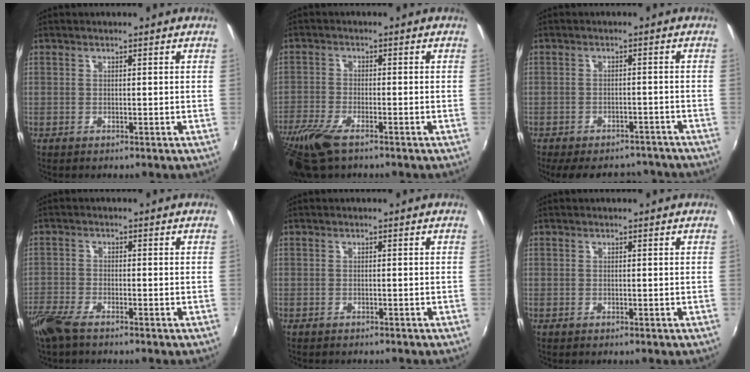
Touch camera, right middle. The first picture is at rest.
{"total": 11.1, "force": [-7.6, 3.6, 7.3], "torque": [-0.177, -0.038, -0.147]}
{"total": 14.4, "force": [-12.0, 5.8, 5.4], "torque": [-0.118, 0.001, -0.151]}
{"total": 6.9, "force": [-5.4, 1.8, 3.8], "torque": [-0.104, -0.025, -0.108]}
{"total": 1.1, "force": [-1.0, 0.3, 0.2], "torque": [-0.006, -0.006, -0.015]}
{"total": 0.0}